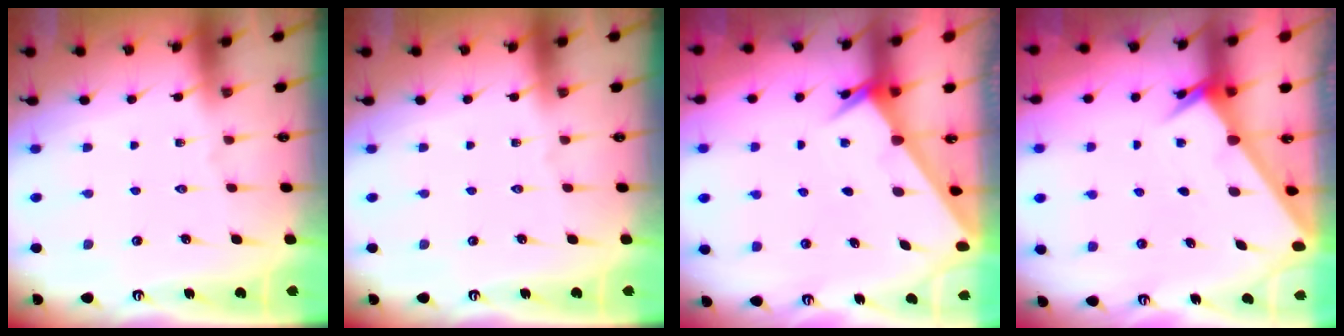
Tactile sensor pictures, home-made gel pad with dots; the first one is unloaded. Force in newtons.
{"total": 0.0}
{"total": 1.9, "press": 1.9, "slide": 0.2}
{"total": 2.0, "press": 2.0, "slide": 0.0}